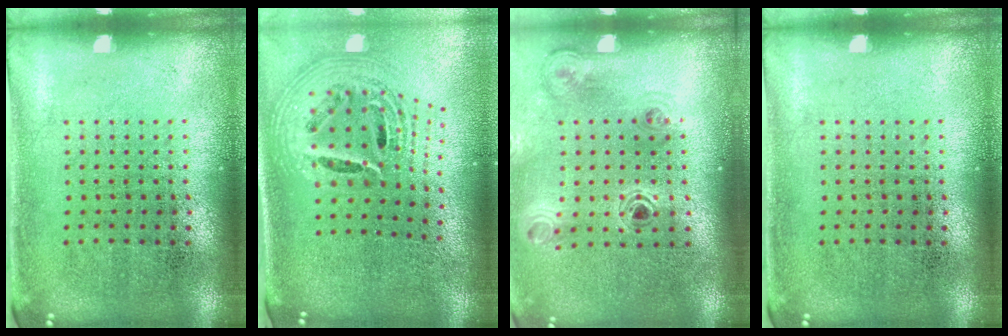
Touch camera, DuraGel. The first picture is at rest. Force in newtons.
{"total": 2.8, "press": 1.9, "slide": 2.0}
{"total": 1.1, "press": 1.1, "slide": 0.2}
{"total": 0.0}